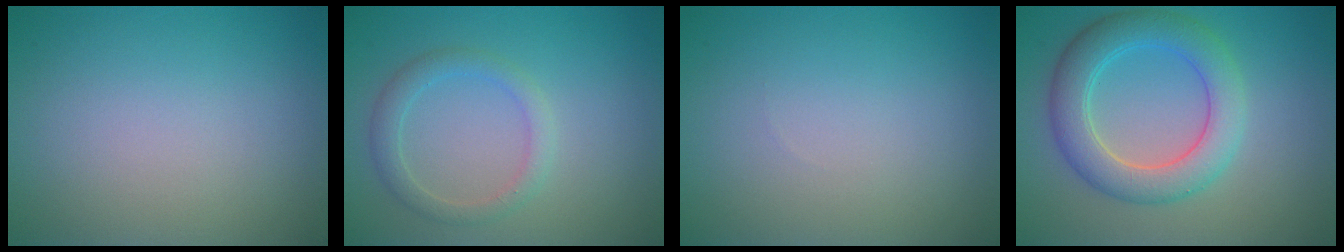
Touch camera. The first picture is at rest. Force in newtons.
{"total": 2.2, "press": 2.2, "slide": 0.1}
{"total": 0.0}
{"total": 5.6, "press": 5.6, "slide": 0.2}